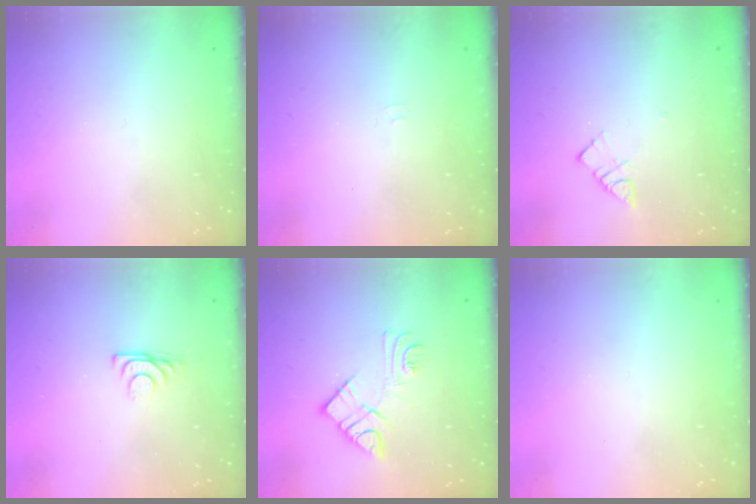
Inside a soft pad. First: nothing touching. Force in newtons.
{"total": 3.4, "press": 3.3, "slide": 0.4}
{"total": 4.1, "press": 4.0, "slide": 0.5}
{"total": 6.8, "press": 6.8, "slide": 0.6}
{"total": 11.0, "press": 11.0, "slide": 0.6}
{"total": 0.0}